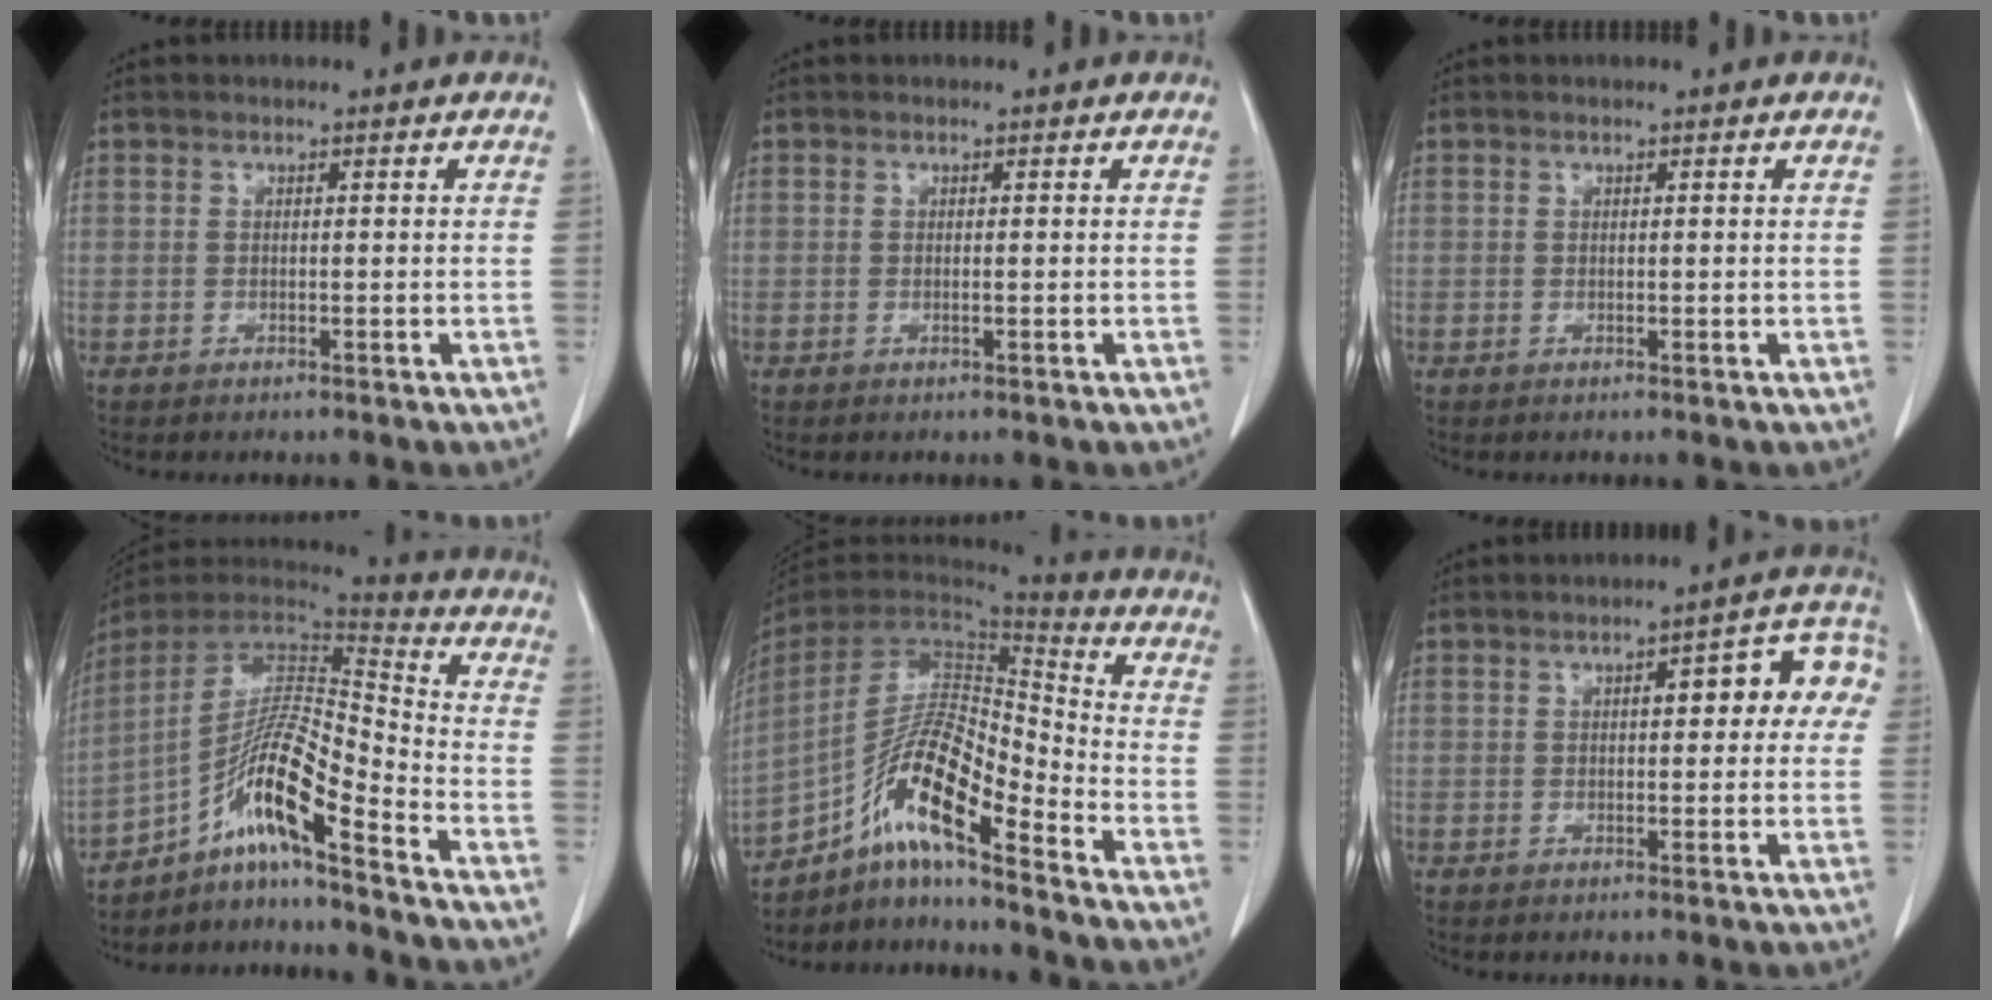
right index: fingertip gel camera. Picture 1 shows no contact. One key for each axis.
{"total": 0.0}
{"total": 0.0}
{"total": 13.0, "fx": -8.2, "fy": 0.7, "fz": 10.1, "tx": -0.177, "ty": 0.020, "tz": -0.143}
{"total": 14.5, "fx": -9.5, "fy": 2.2, "fz": 10.8, "tx": -0.201, "ty": 0.013, "tz": -0.167}
{"total": 8.9, "fx": 1.8, "fy": 3.1, "fz": 8.2, "tx": -0.091, "ty": 0.035, "tz": 0.015}